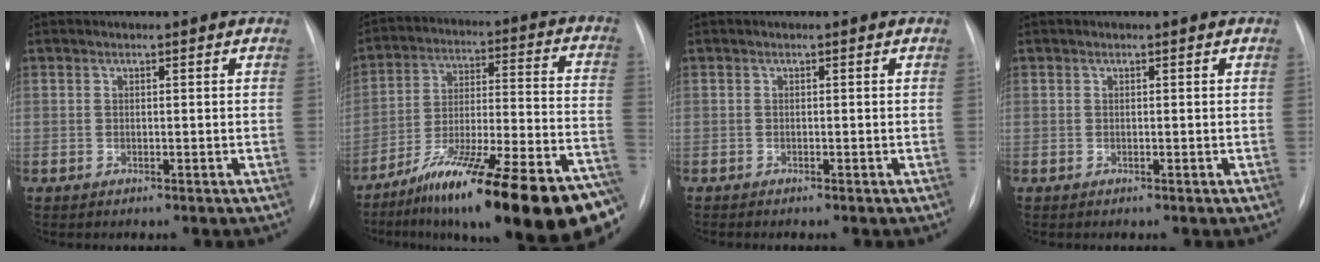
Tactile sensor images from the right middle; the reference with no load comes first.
{"total": 27.7, "force": [-19.8, 3.7, 19.1], "torque": [-0.213, 0.001, -0.307]}
{"total": 0.0}
{"total": 0.0}